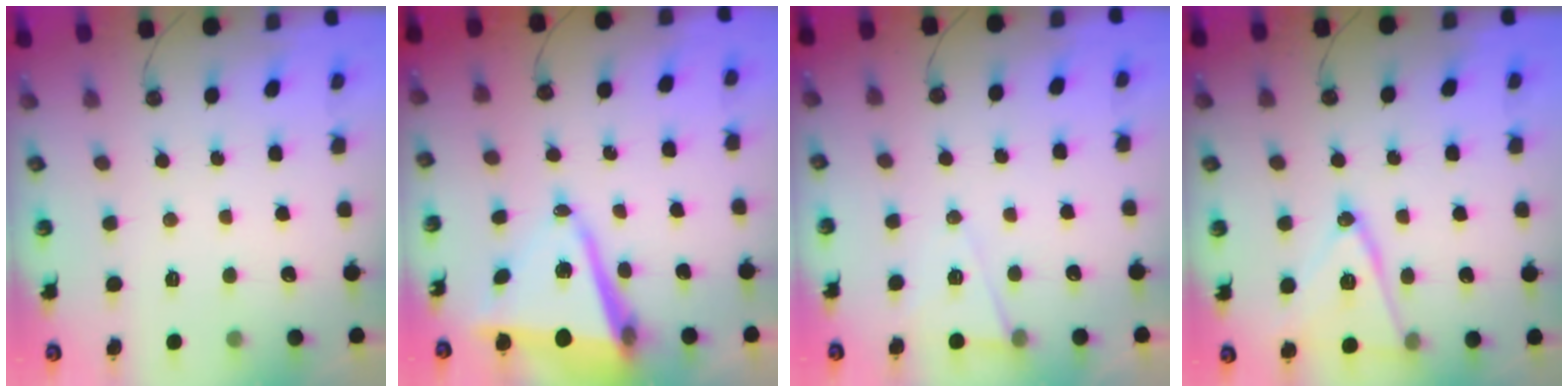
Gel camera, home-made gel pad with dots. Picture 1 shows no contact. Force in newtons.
{"total": 10.3, "press": 9.8, "slide": 3.1}
{"total": 6.9, "press": 5.2, "slide": 4.6}
{"total": 14.9, "press": 14.5, "slide": 3.5}